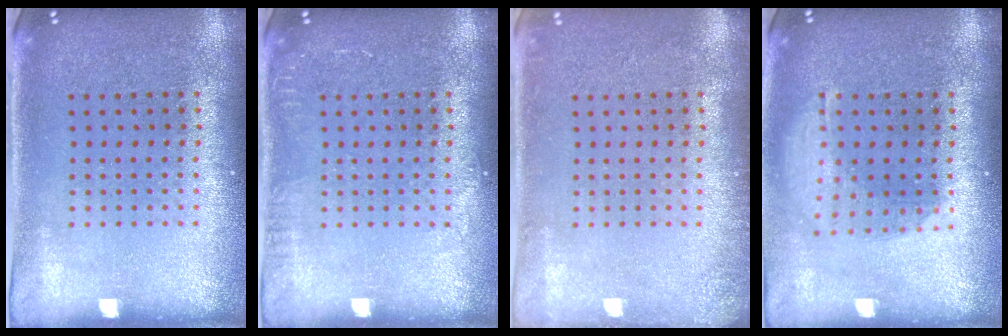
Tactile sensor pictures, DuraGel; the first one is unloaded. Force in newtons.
{"total": 1.0, "press": 0.9, "slide": 0.1}
{"total": 1.1, "press": 1.1, "slide": 0.1}
{"total": 1.5, "press": 1.3, "slide": 0.9}